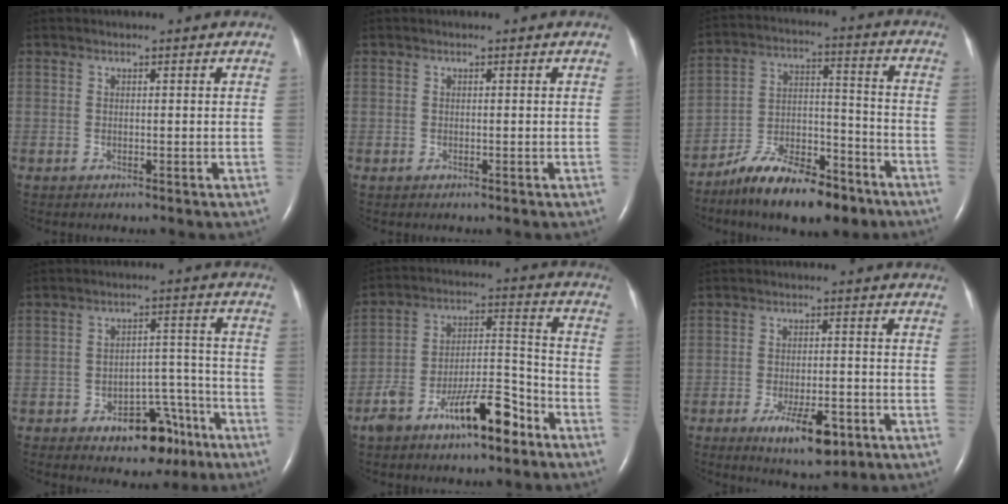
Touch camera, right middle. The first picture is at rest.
{"total": 0.0}
{"total": 14.9, "force": [-11.0, 5.0, 8.7], "torque": [-0.141, 0.020, -0.186]}
{"total": 9.2, "force": [-5.8, 4.5, 5.5], "torque": [-0.060, 0.026, -0.080]}
{"total": 12.8, "force": [-8.1, 3.5, 9.3], "torque": [-0.165, 0.017, -0.135]}
{"total": 8.3, "force": [-4.4, 2.5, 6.6], "torque": [-0.112, -0.011, -0.062]}